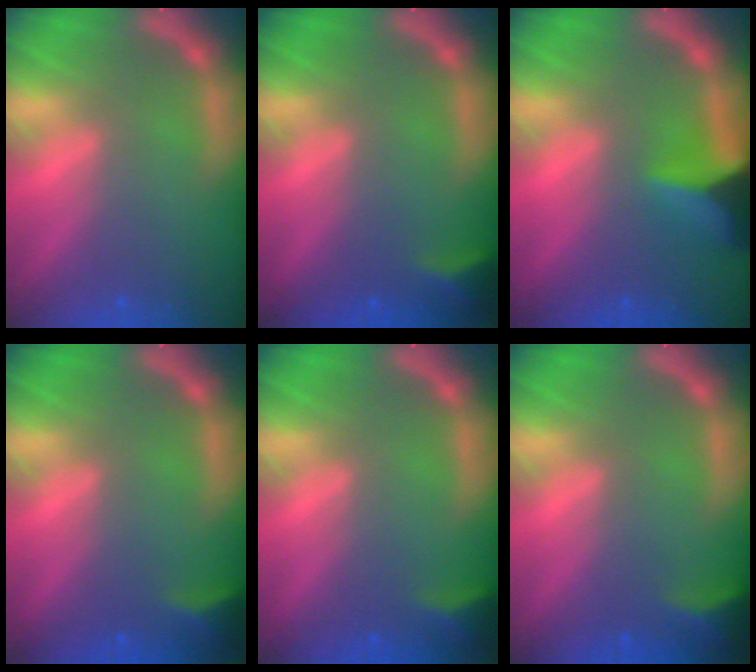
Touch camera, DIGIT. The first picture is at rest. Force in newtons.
{"total": 2.4}
{"total": 6.0}
{"total": 2.4}
{"total": 2.4}
{"total": 2.9}